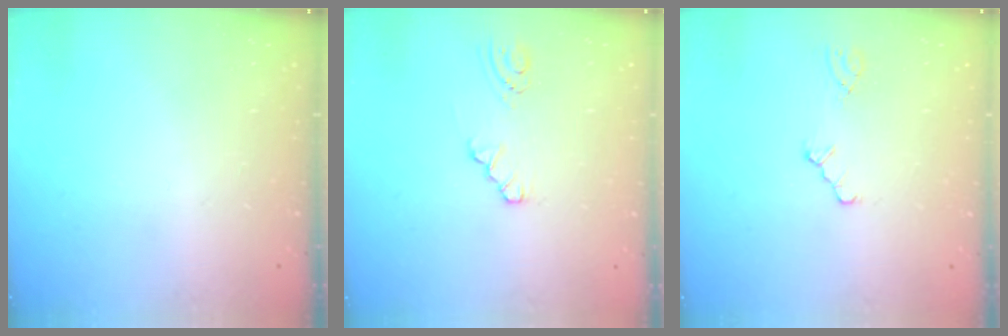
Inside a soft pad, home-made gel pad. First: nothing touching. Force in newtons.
{"total": 3.0, "press": 3.0, "slide": 0.4}
{"total": 0.0}